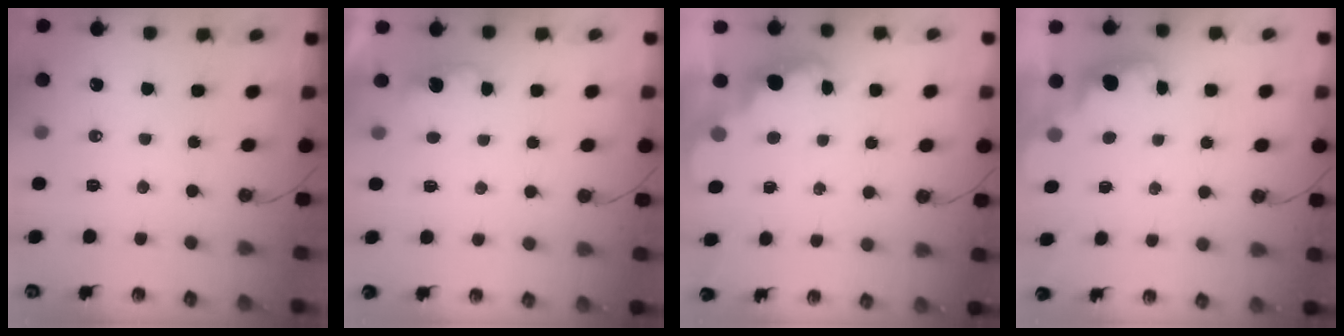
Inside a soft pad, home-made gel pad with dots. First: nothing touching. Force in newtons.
{"total": 1.6, "press": 1.4, "slide": 0.8}
{"total": 2.3, "press": 2.3, "slide": 0.5}
{"total": 2.0, "press": 1.8, "slide": 0.9}